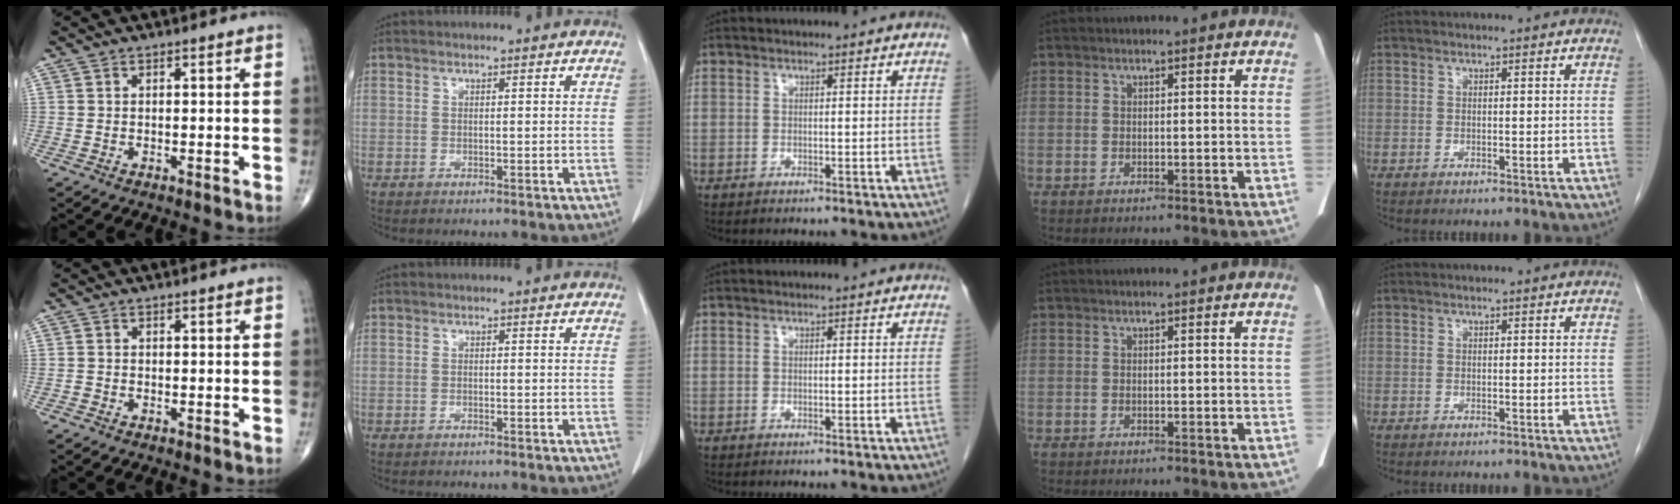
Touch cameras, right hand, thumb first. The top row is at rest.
{"thumb": {"total": 0.6, "force": [-0.3, 0.5, 0.2], "torque": [-0.001, 0.002, -0.009]}}